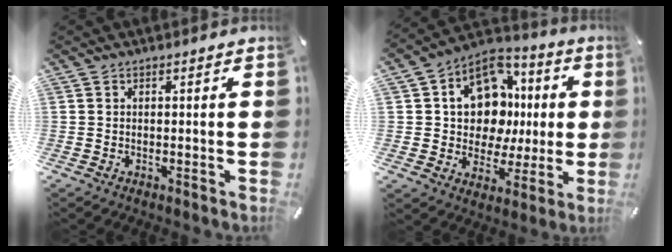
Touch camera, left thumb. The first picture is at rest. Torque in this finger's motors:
{"motor_torque": [1.73, 3.27, 0.69, -0.38, 0.39]}